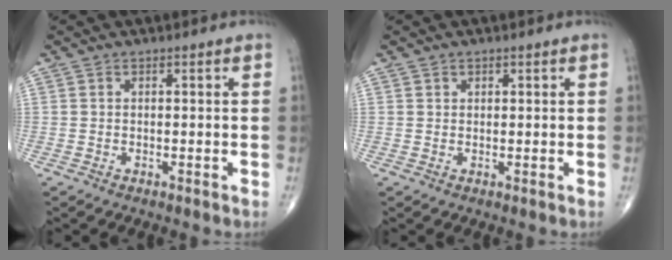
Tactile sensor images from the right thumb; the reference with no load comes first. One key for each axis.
{"total": 0.9, "fx": 0.5, "fy": 0.7, "fz": 0.1, "tx": 0.009, "ty": -0.003, "tz": 0.005}